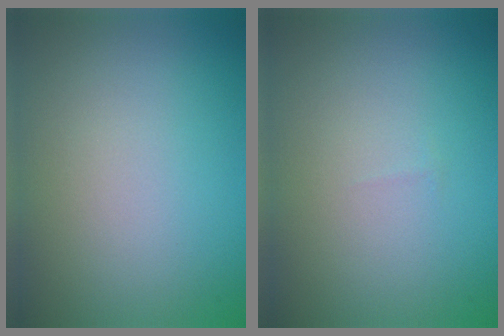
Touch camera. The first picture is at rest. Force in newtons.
{"total": 0.0}